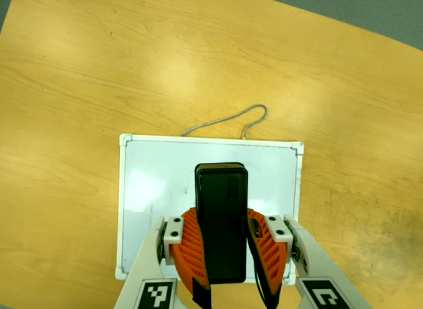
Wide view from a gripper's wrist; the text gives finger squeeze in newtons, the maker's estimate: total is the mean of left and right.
{"total": 8.8, "left": 7.8, "right": 9.8}